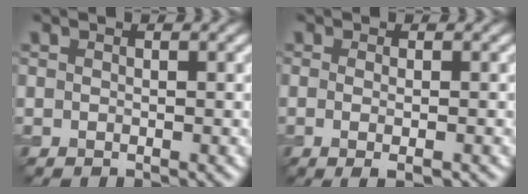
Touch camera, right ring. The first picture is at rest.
{"total": 1.9, "force": [-0.4, 0.5, 1.8], "torque": [-0.029, -0.006, -0.007]}